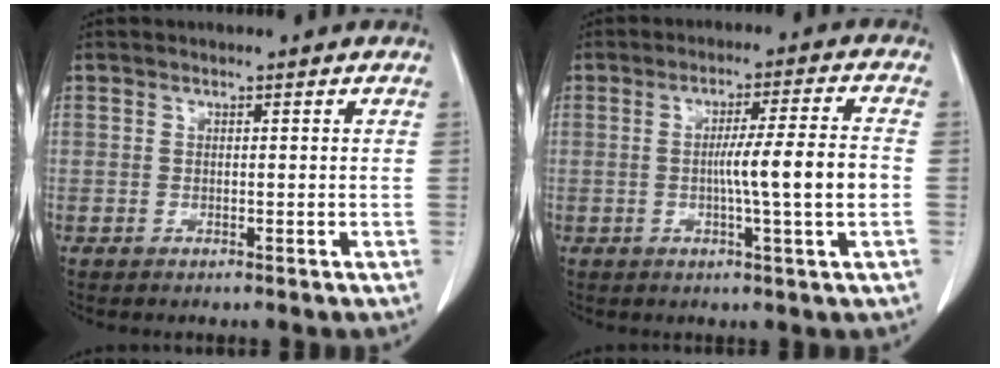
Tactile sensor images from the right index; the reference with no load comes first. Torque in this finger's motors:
{"motor_torque": [1.12, -0.31, 0.58, 0.14]}